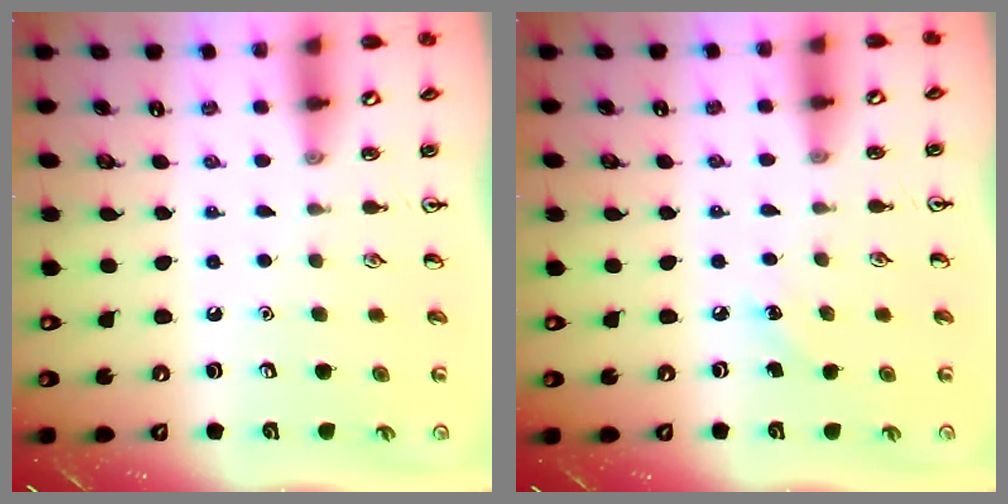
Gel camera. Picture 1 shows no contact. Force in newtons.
{"total": 4.7, "press": 4.4, "slide": 1.6}